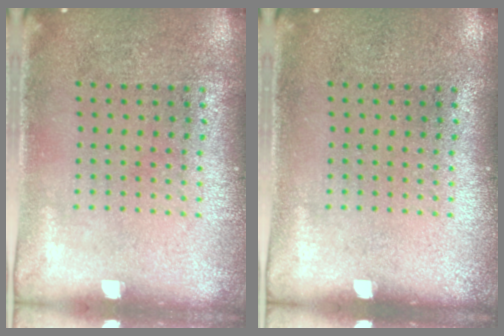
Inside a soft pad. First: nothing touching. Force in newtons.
{"total": 0.0}